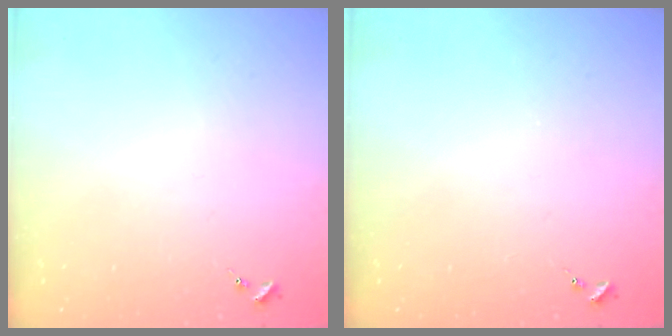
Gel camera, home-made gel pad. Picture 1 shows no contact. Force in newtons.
{"total": 0.0}